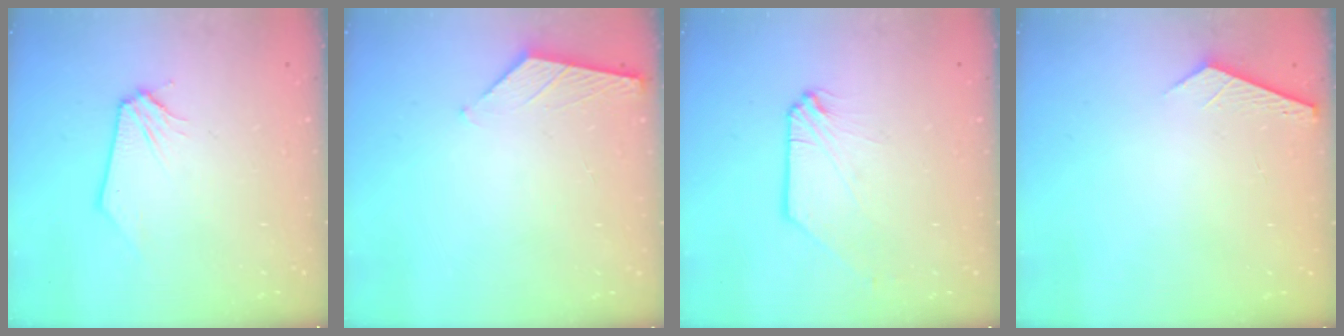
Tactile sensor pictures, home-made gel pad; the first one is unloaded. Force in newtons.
{"total": 1.2, "press": 1.1, "slide": 0.2}
{"total": 0.8, "press": 0.8, "slide": 0.2}
{"total": 2.8, "press": 2.8, "slide": 0.3}